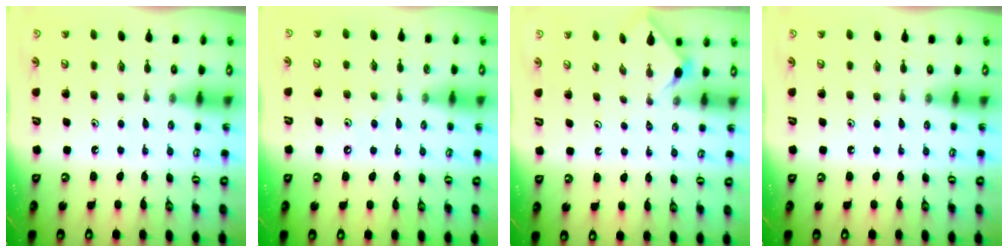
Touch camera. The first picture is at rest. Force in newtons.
{"total": 3.0, "press": 3.0, "slide": 0.4}
{"total": 1.9, "press": 1.8, "slide": 0.4}
{"total": 0.0}